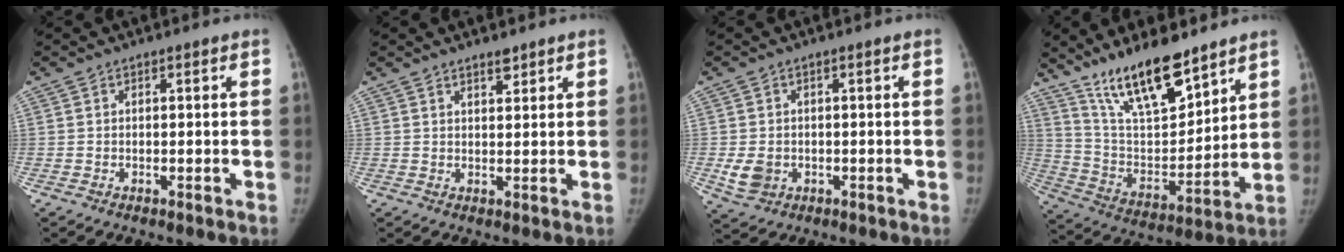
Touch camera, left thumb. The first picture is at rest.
{"total": 1.6, "force": [1.3, 0.5, 0.7], "torque": [-0.006, -0.010, 0.022]}
{"total": 4.3, "force": [-0.8, 3.5, 2.4], "torque": [-0.039, -0.003, -0.006]}
{"total": 17.9, "force": [13.3, 5.5, 10.6], "torque": [-0.147, -0.078, 0.248]}